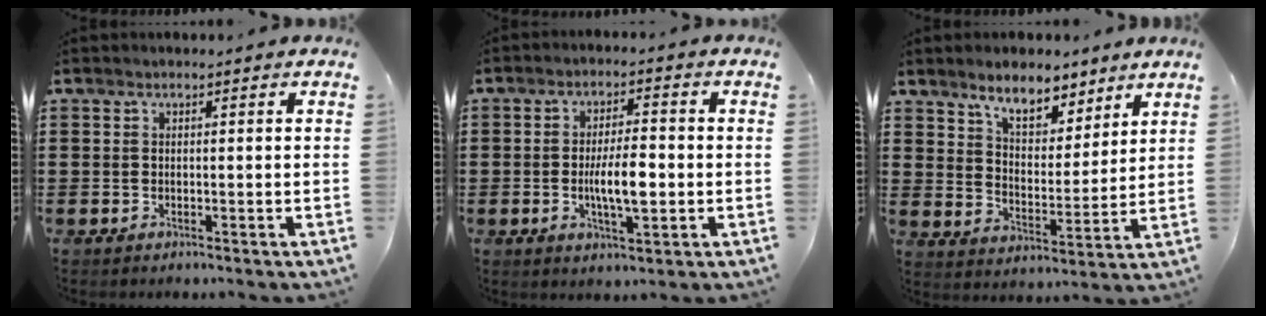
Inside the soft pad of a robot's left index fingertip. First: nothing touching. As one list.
[{"total": 7.1, "force": [-1.0, 2.3, 6.6], "torque": [-0.120, -0.003, -0.022]}, {"total": 7.5, "force": [6.4, 2.7, 2.8], "torque": [-0.054, -0.022, 0.114]}]